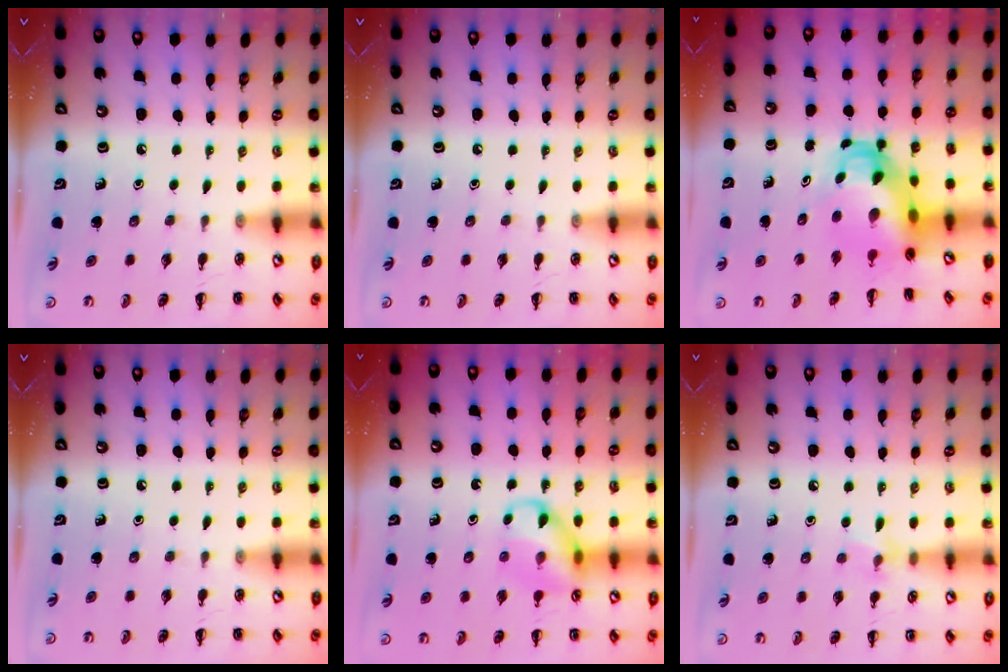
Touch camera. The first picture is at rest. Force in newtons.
{"total": 0.0}
{"total": 5.8, "press": 5.6, "slide": 1.6}
{"total": 0.0}
{"total": 11.5, "press": 11.4, "slide": 1.3}
{"total": 5.9, "press": 5.6, "slide": 1.9}